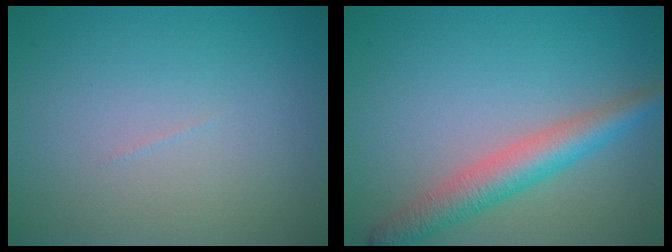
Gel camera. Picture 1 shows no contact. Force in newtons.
{"total": 4.4, "press": 4.4, "slide": 0.1}